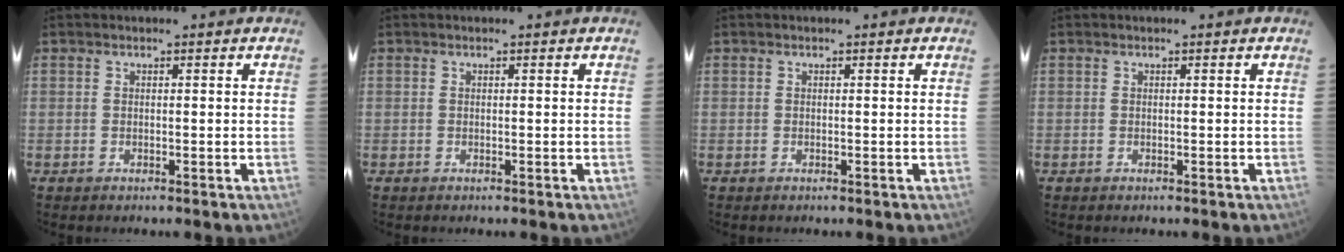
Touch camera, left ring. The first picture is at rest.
{"total": 0.0}
{"total": 0.0}
{"total": 0.0}